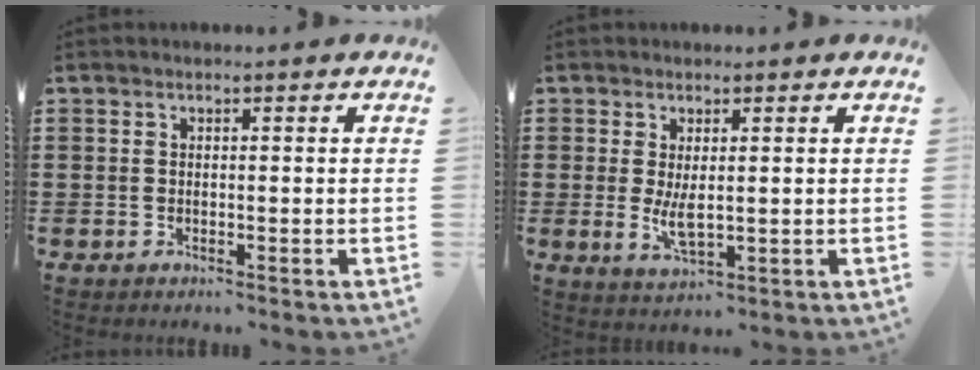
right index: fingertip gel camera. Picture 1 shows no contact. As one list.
[{"total": 3.9, "force": [0.4, 1.4, 3.6], "torque": [-0.067, -0.005, 0.004]}]